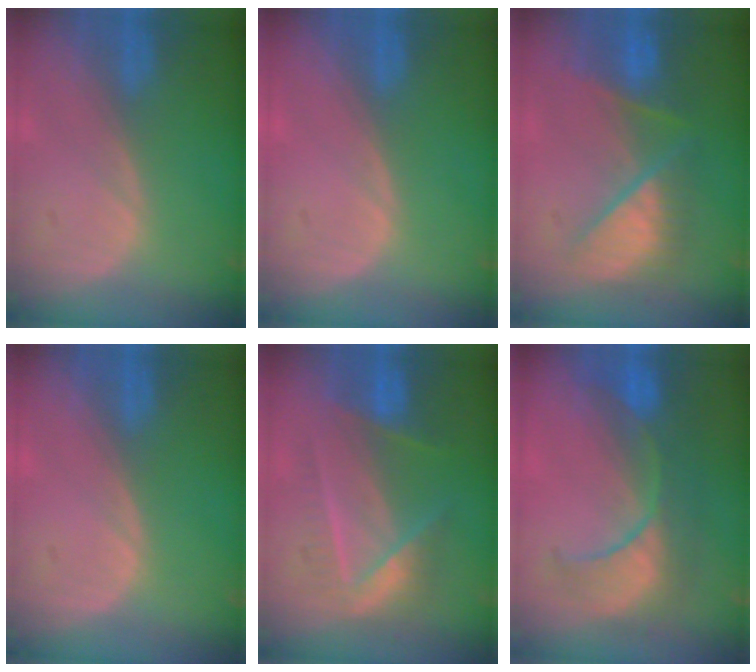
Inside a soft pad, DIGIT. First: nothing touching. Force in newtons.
{"total": 0.0}
{"total": 8.0, "press": 8.0, "slide": 0.4}
{"total": 0.0}
{"total": 6.8, "press": 6.7, "slide": 1.2}
{"total": 9.3, "press": 8.9, "slide": 2.9}